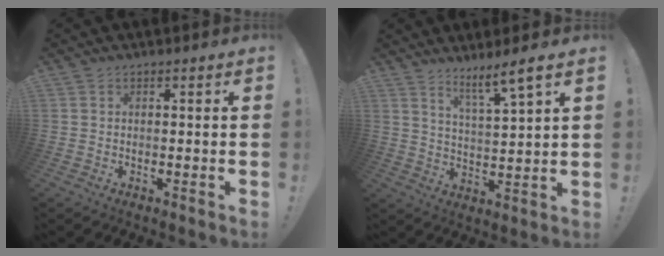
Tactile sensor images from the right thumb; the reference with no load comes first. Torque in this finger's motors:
{"motor_torque": [-0.02, 0.04, 0.01, 0.18, 0.00]}